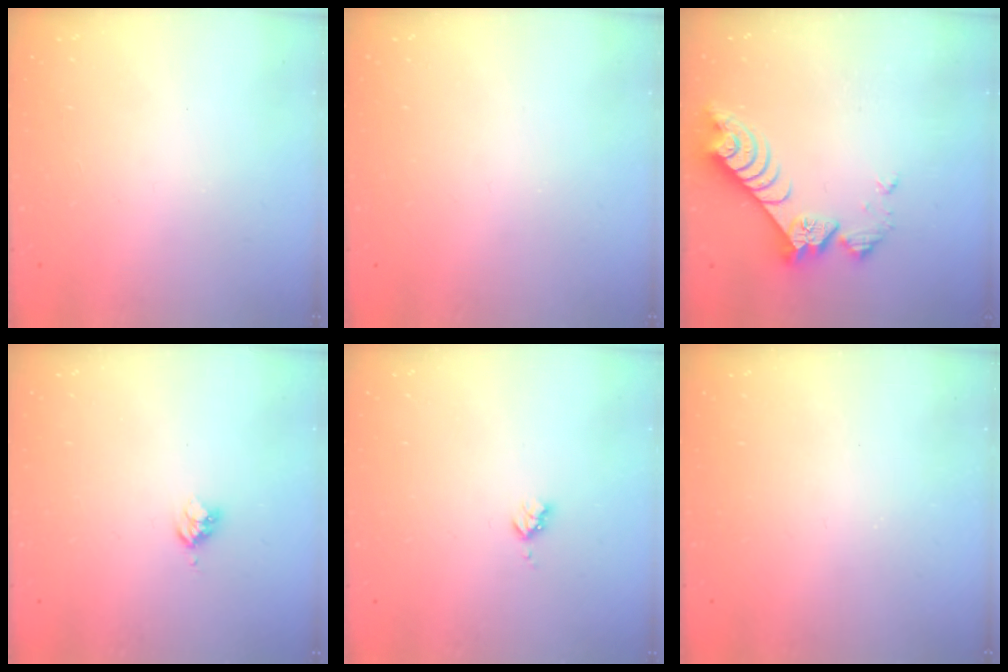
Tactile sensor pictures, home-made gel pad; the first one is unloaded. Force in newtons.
{"total": 0.0}
{"total": 8.0, "press": 8.0, "slide": 0.8}
{"total": 3.0, "press": 2.9, "slide": 0.4}
{"total": 3.0, "press": 3.0, "slide": 0.3}
{"total": 0.0}